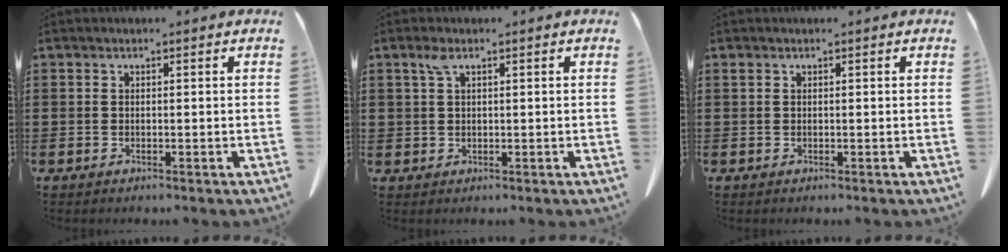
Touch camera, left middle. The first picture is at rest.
{"total": 2.0, "force": [0.9, 1.2, 1.4], "torque": [-0.033, 0.004, 0.017]}
{"total": 0.0}